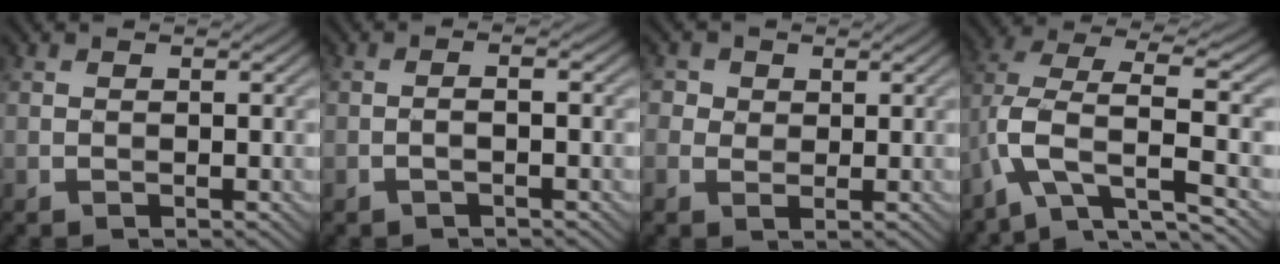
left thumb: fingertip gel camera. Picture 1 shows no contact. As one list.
[{"total": 1.4, "force": [-0.6, 0.0, 1.3], "torque": [-0.029, 0.004, -0.012]}, {"total": 2.6, "force": [1.0, 2.2, 0.9], "torque": [-0.030, 0.002, 0.017]}, {"total": 9.4, "force": [-3.2, 3.8, 8.0], "torque": [-0.171, 0.007, -0.074]}]